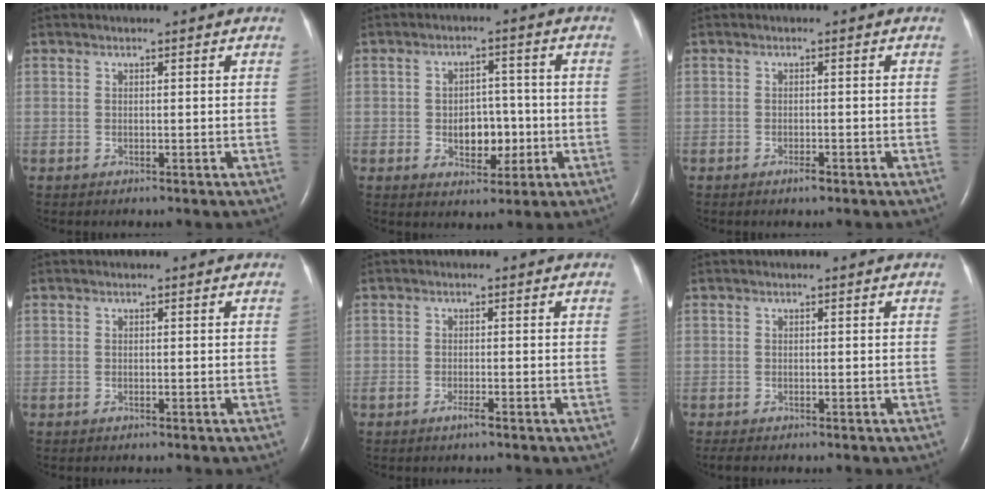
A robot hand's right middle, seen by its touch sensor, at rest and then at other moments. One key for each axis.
{"total": 5.7, "fx": -1.2, "fy": 3.7, "fz": 4.2, "tx": -0.063, "ty": 0.010, "tz": -0.010}
{"total": 1.3, "fx": -0.9, "fy": 0.3, "fz": 0.9, "tx": -0.019, "ty": -0.001, "tz": -0.012}
{"total": 0.0}
{"total": 1.3, "fx": -0.9, "fy": 0.0, "fz": 0.9, "tx": -0.023, "ty": -0.002, "tz": -0.016}
{"total": 1.2, "fx": -1.0, "fy": 0.2, "fz": 0.6, "tx": -0.015, "ty": -0.005, "tz": -0.013}